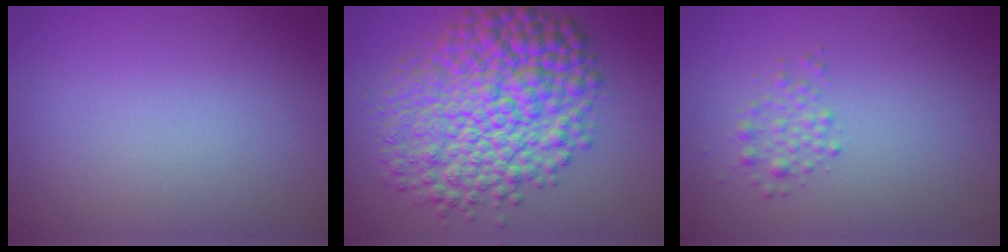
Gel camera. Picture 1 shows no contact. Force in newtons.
{"total": 11.0, "press": 11.0, "slide": 0.1}
{"total": 1.6, "press": 1.6, "slide": 0.1}